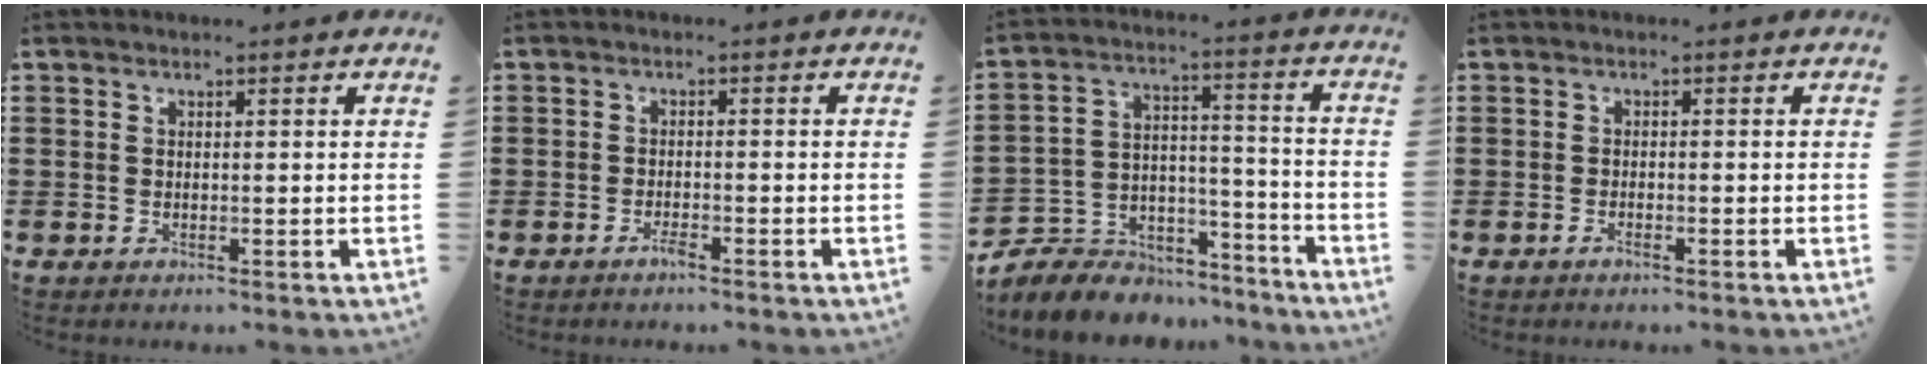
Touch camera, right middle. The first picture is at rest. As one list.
[{"total": 1.4, "force": [-1.1, 0.1, 0.8], "torque": [-0.018, -0.005, -0.019]}, {"total": 7.2, "force": [-6.6, 2.9, 0.4], "torque": [-0.023, 0.007, -0.131]}, {"total": 0.8, "force": [-0.6, 0.1, 0.6], "torque": [-0.014, -0.005, -0.009]}]